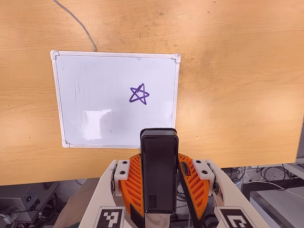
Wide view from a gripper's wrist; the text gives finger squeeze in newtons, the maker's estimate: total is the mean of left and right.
{"total": 4.9, "left": 3.7, "right": 6.1}